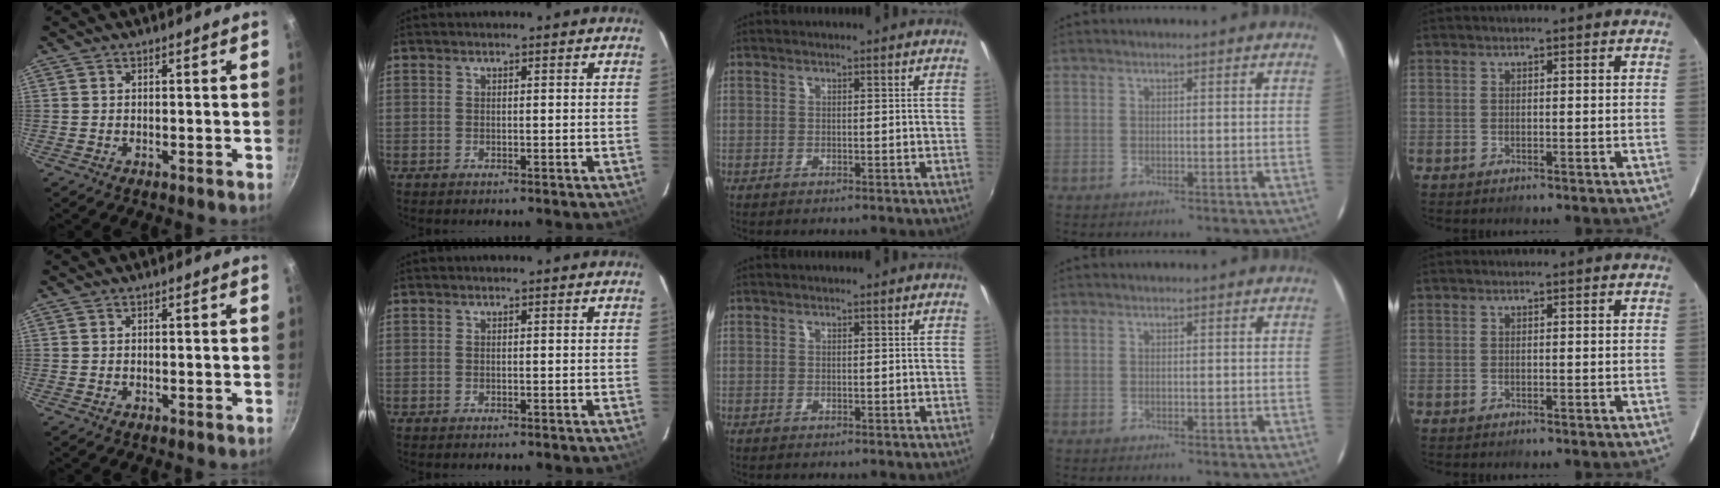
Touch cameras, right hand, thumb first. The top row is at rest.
{}